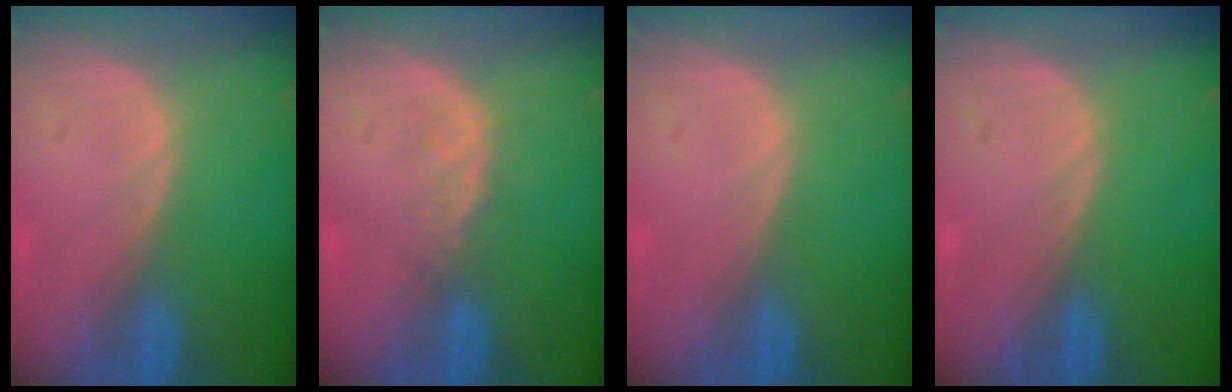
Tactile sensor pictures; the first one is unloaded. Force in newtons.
{"total": 1.9, "press": 1.9, "slide": 0.3}
{"total": 0.0}
{"total": 0.0}